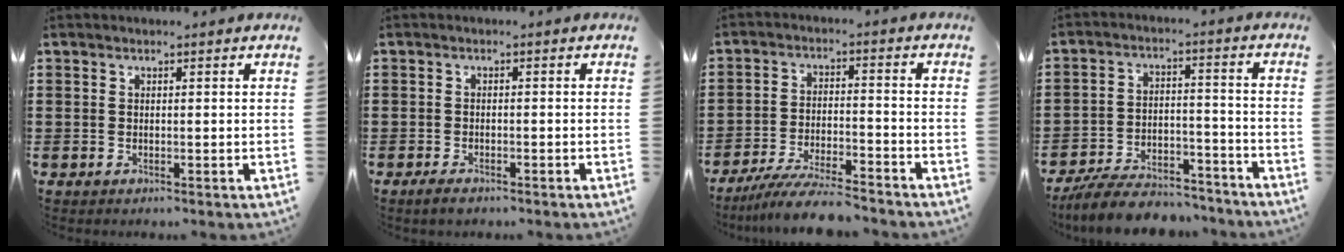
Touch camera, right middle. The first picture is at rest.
{"total": 1.1, "force": [-0.8, 0.4, 0.7], "torque": [-0.016, -0.005, -0.015]}
{"total": 7.4, "force": [-6.7, 0.3, 3.1], "torque": [-0.061, -0.005, -0.127]}
{"total": 8.4, "force": [-7.9, 1.6, 2.3], "torque": [-0.036, 0.024, -0.148]}